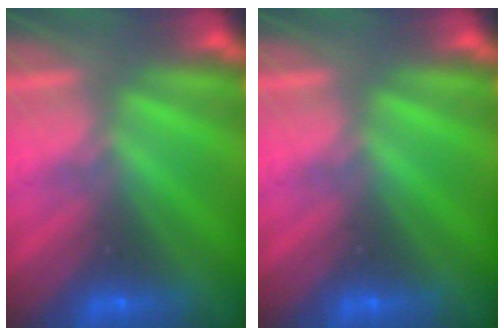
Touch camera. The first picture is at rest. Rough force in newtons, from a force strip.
{"total": 0.0}